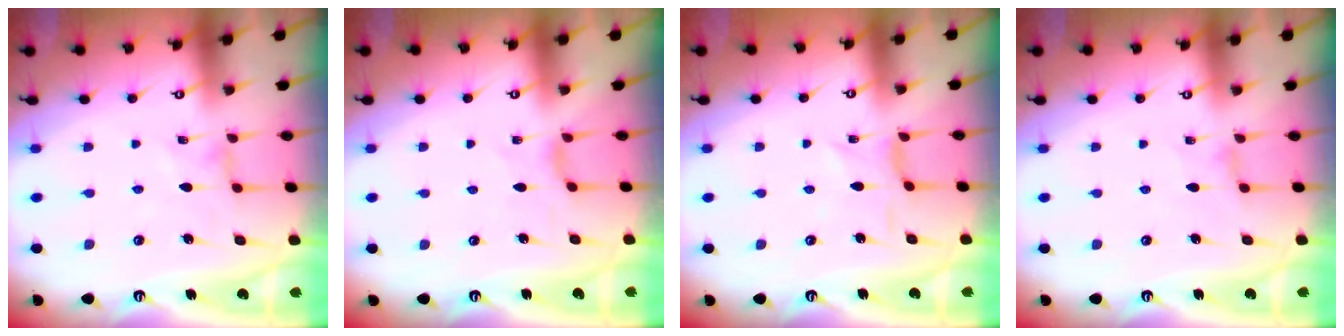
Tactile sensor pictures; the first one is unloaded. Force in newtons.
{"total": 2.6, "press": 2.6, "slide": 0.4}
{"total": 0.6, "press": 0.6, "slide": 0.2}
{"total": 1.4, "press": 1.3, "slide": 0.4}